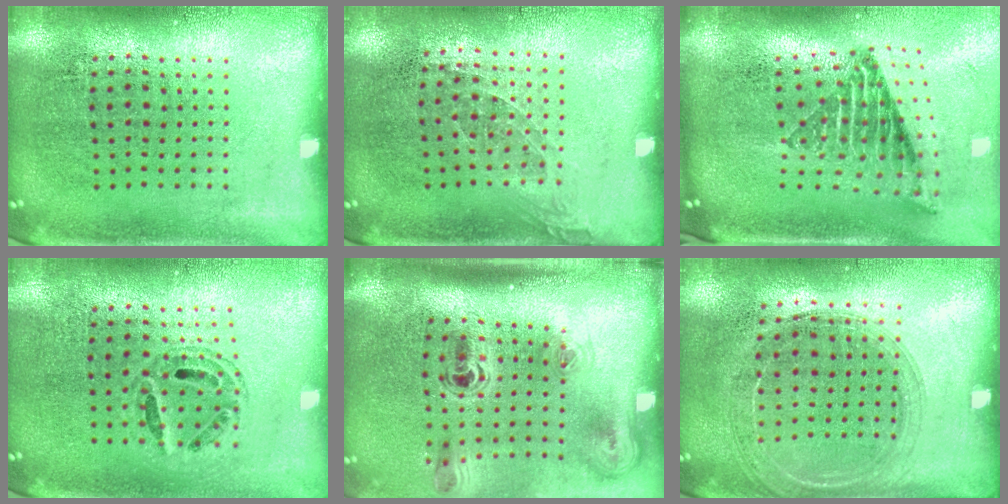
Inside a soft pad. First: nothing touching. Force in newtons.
{"total": 1.0, "press": 0.8, "slide": 0.6}
{"total": 2.1, "press": 1.5, "slide": 1.6}
{"total": 0.8, "press": 0.8, "slide": 0.1}
{"total": 2.3, "press": 1.5, "slide": 1.8}
{"total": 1.6, "press": 1.5, "slide": 0.2}